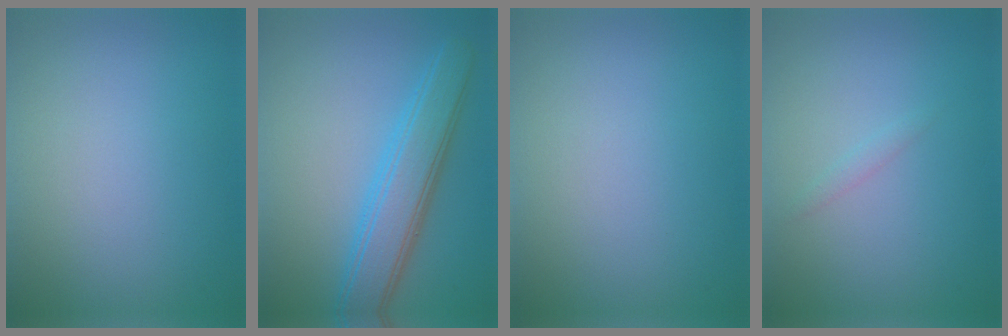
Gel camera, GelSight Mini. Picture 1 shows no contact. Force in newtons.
{"total": 5.3, "press": 5.3, "slide": 0.1}
{"total": 0.0}
{"total": 0.7, "press": 0.7, "slide": 0.0}